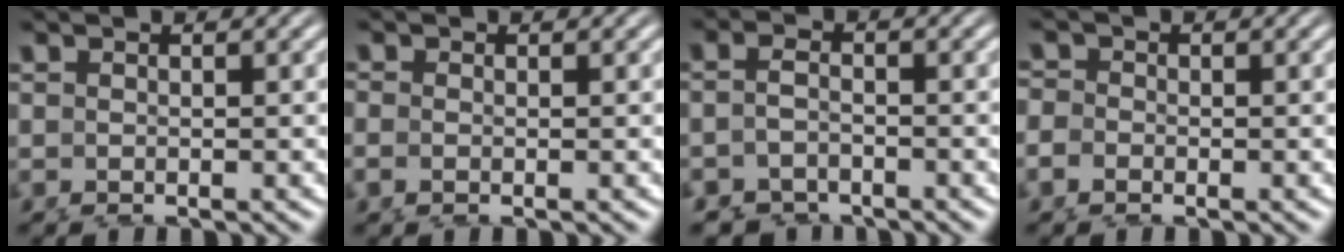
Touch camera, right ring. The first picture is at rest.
{"total": 1.2, "force": [0.1, 1.0, 0.6], "torque": [-0.020, -0.004, 0.002]}
{"total": 2.9, "force": [-2.0, 2.0, 0.5], "torque": [-0.010, -0.012, -0.032]}
{"total": 1.6, "force": [-0.2, 1.5, 0.2], "torque": [-0.001, -0.003, -0.009]}